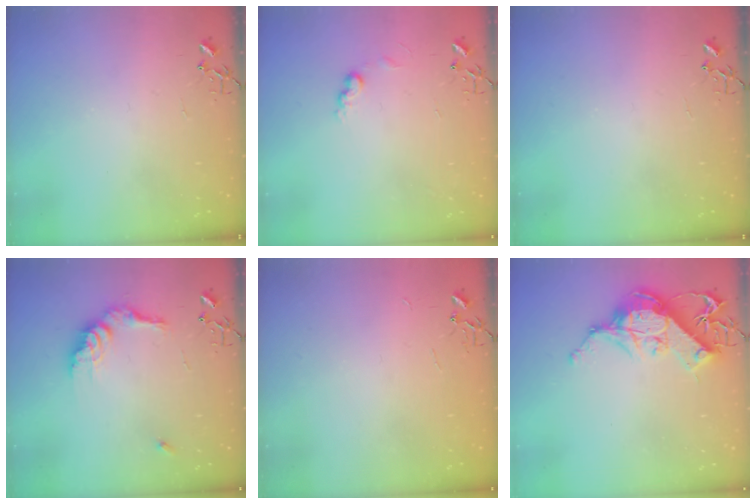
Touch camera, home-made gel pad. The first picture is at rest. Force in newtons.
{"total": 6.6, "press": 6.5, "slide": 0.9}
{"total": 0.0}
{"total": 13.3, "press": 13.2, "slide": 1.1}
{"total": 1.8, "press": 1.8, "slide": 0.2}
{"total": 15.3, "press": 15.1, "slide": 2.1}